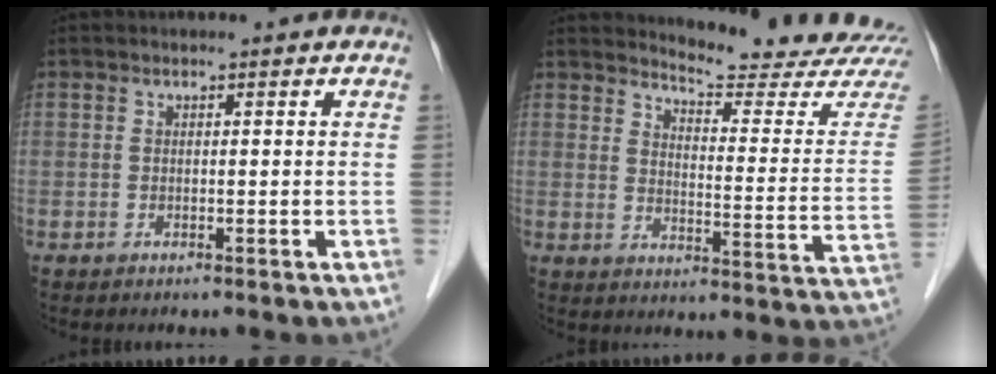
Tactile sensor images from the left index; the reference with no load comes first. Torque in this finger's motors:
{"motor_torque": [0.18, -1.16, 0.10, 0.01]}